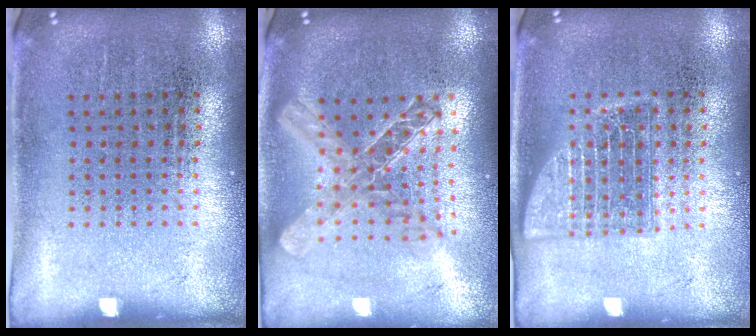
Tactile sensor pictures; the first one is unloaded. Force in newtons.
{"total": 1.8, "press": 1.5, "slide": 1.0}
{"total": 2.3, "press": 2.3, "slide": 0.3}